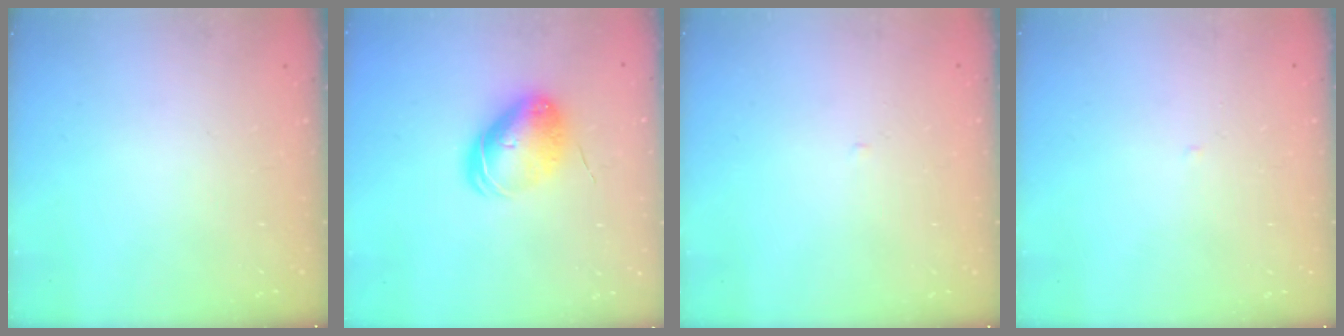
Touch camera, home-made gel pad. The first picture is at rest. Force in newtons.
{"total": 9.1, "press": 9.0, "slide": 1.1}
{"total": 1.7, "press": 1.7, "slide": 0.3}
{"total": 1.8, "press": 1.8, "slide": 0.3}